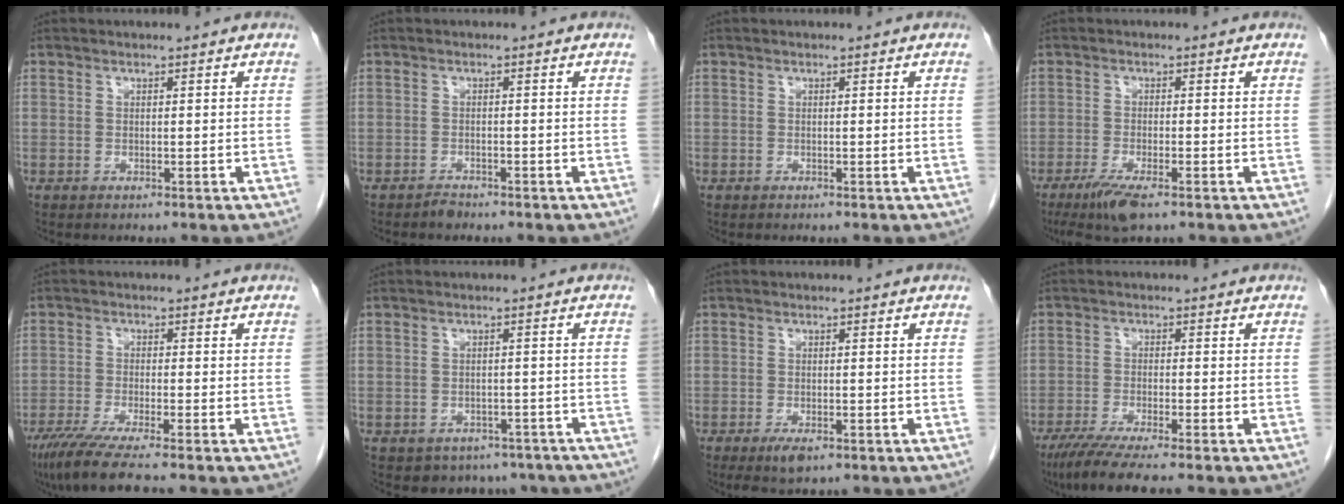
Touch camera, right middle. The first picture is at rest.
{"total": 1.1, "force": [-1.0, 0.3, 0.1], "torque": [-0.004, 0.000, -0.018]}
{"total": 0.0}
{"total": 5.5, "force": [-3.7, 0.8, 4.1], "torque": [-0.080, -0.015, -0.064]}
{"total": 7.8, "force": [-6.2, -0.7, 4.6], "torque": [-0.072, -0.026, -0.107]}
{"total": 7.4, "force": [-5.6, 4.6, 1.3], "torque": [-0.009, 0.006, -0.057]}
{"total": 3.0, "force": [-1.8, 1.0, 2.2], "torque": [-0.044, -0.004, -0.027]}
{"total": 7.9, "force": [-6.2, -0.2, 4.9], "torque": [-0.075, -0.021, -0.102]}